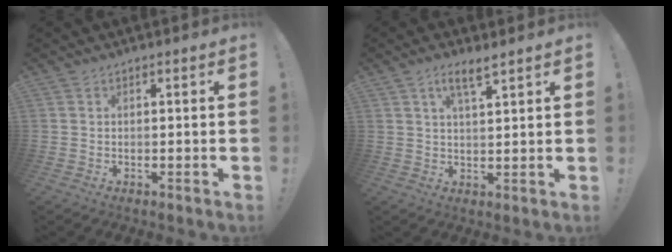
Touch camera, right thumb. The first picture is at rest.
{"total": 5.4, "force": [3.5, 1.4, 3.9], "torque": [-0.072, -0.013, 0.060]}